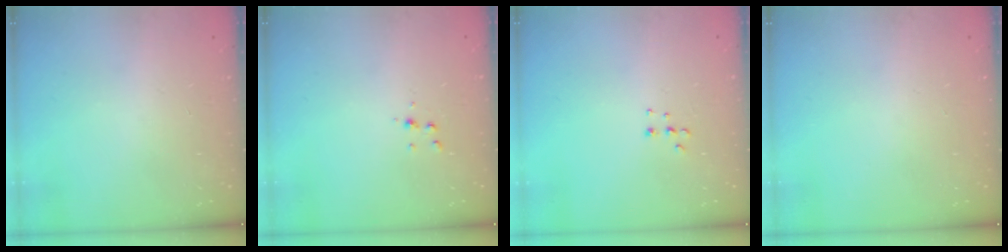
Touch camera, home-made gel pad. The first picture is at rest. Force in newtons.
{"total": 4.4, "press": 4.3, "slide": 0.4}
{"total": 5.1, "press": 5.0, "slide": 0.7}
{"total": 0.0}